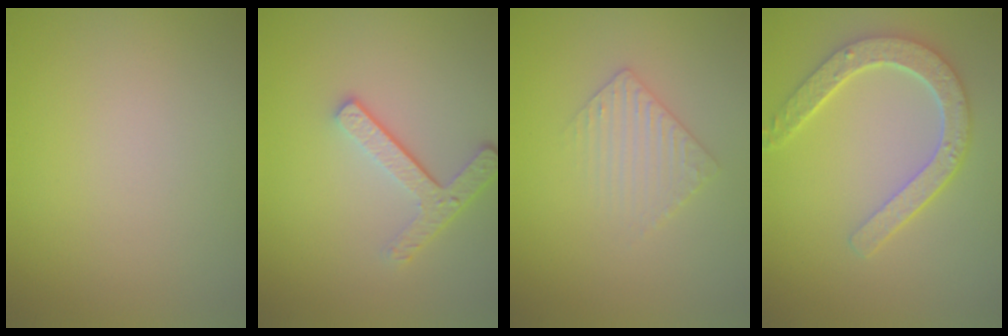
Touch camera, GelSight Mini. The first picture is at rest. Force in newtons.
{"total": 3.4, "press": 2.5, "slide": 2.3}
{"total": 2.2, "press": 2.2, "slide": 0.5}
{"total": 4.9, "press": 3.9, "slide": 3.0}